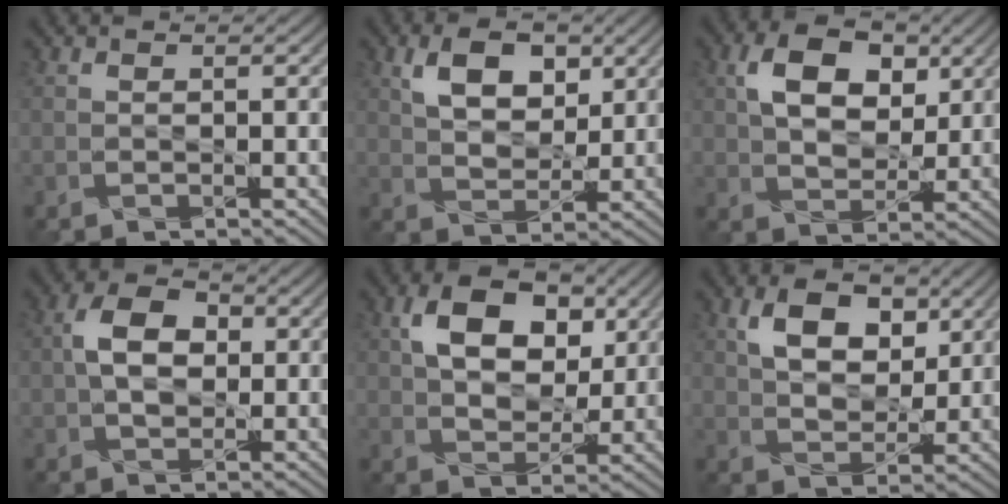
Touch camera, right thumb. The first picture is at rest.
{"total": 6.4, "force": [2.9, 3.9, 4.2], "torque": [-0.077, -0.001, 0.050]}
{"total": 7.7, "force": [2.8, 5.0, 5.1], "torque": [-0.098, 0.005, 0.048]}
{"total": 5.6, "force": [0.6, 3.9, 4.0], "torque": [-0.079, 0.007, 0.006]}
{"total": 8.8, "force": [3.2, 5.8, 5.7], "torque": [-0.109, 0.004, 0.052]}
{"total": 7.1, "force": [3.1, 4.4, 4.7], "torque": [-0.086, 0.000, 0.053]}